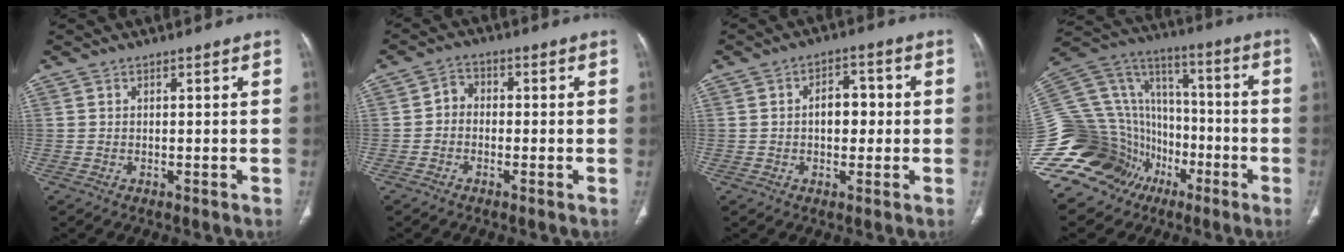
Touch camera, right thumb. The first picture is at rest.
{"total": 3.4, "force": [-0.7, 2.9, 1.6], "torque": [-0.010, 0.015, -0.023]}
{"total": 6.1, "force": [0.1, 4.1, 4.6], "torque": [-0.049, 0.019, -0.001]}
{"total": 33.3, "force": [-15.8, 24.7, 15.9], "torque": [-0.396, 0.073, -0.268]}